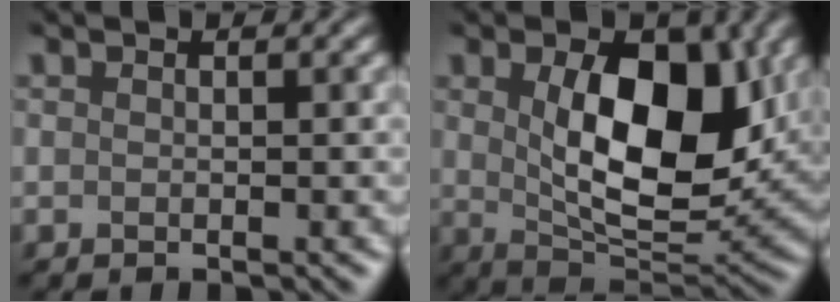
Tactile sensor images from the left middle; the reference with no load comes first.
{"total": 8.6, "force": [1.6, 3.9, 7.4], "torque": [-0.145, -0.005, 0.054]}